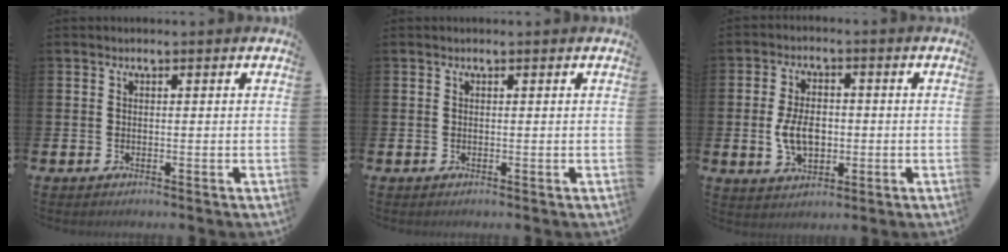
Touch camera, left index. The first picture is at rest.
{"total": 0.0}
{"total": 5.8, "force": [-0.6, 3.7, 4.5], "torque": [-0.085, -0.001, -0.017]}